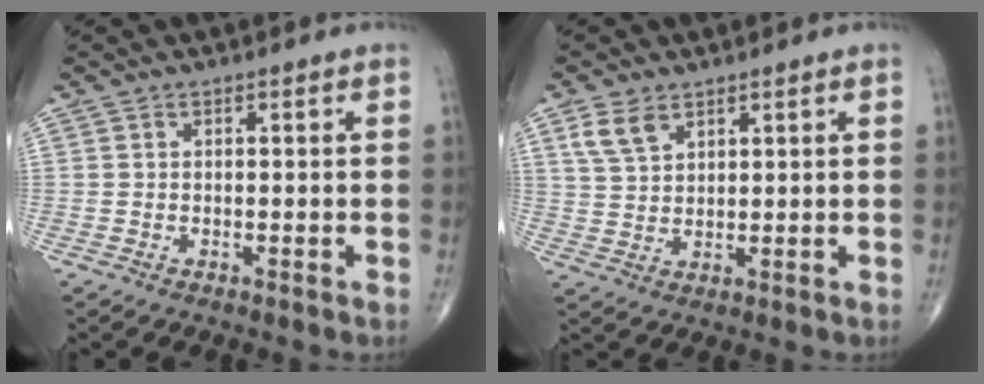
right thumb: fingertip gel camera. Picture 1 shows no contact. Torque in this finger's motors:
{"motor_torque": [-0.34, 0.46, 0.45, 0.29, 0.03]}